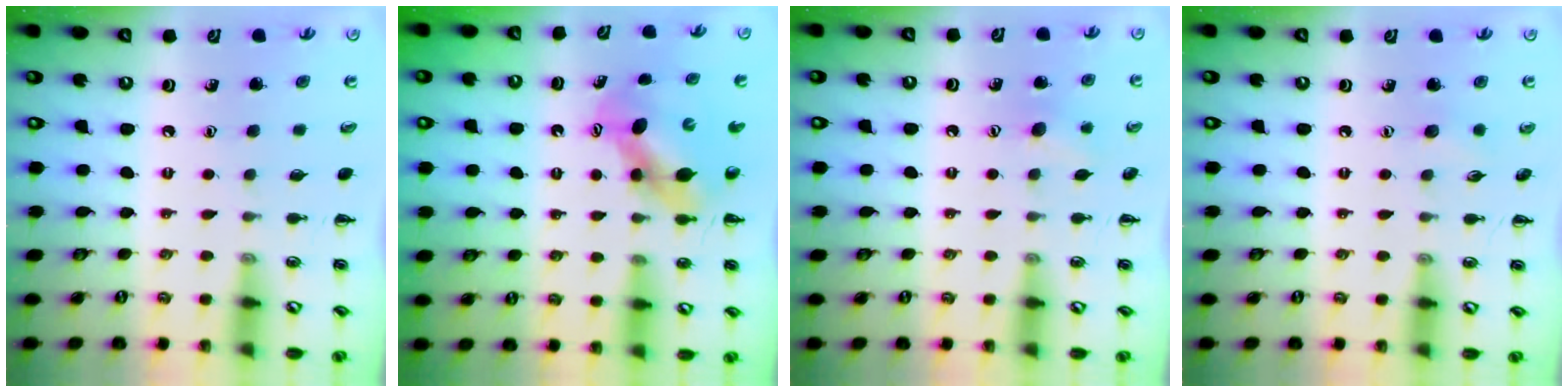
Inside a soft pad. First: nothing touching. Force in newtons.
{"total": 7.1, "press": 7.0, "slide": 1.4}
{"total": 7.0, "press": 6.7, "slide": 1.9}
{"total": 4.1, "press": 4.0, "slide": 0.9}